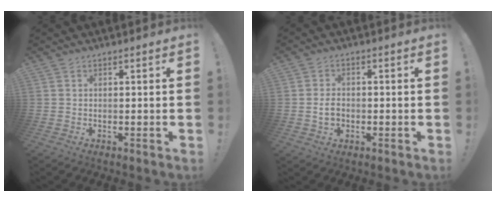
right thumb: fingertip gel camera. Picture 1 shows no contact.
{"total": 4.3, "force": [-0.9, 3.1, 2.8], "torque": [-0.041, 0.004, -0.018]}